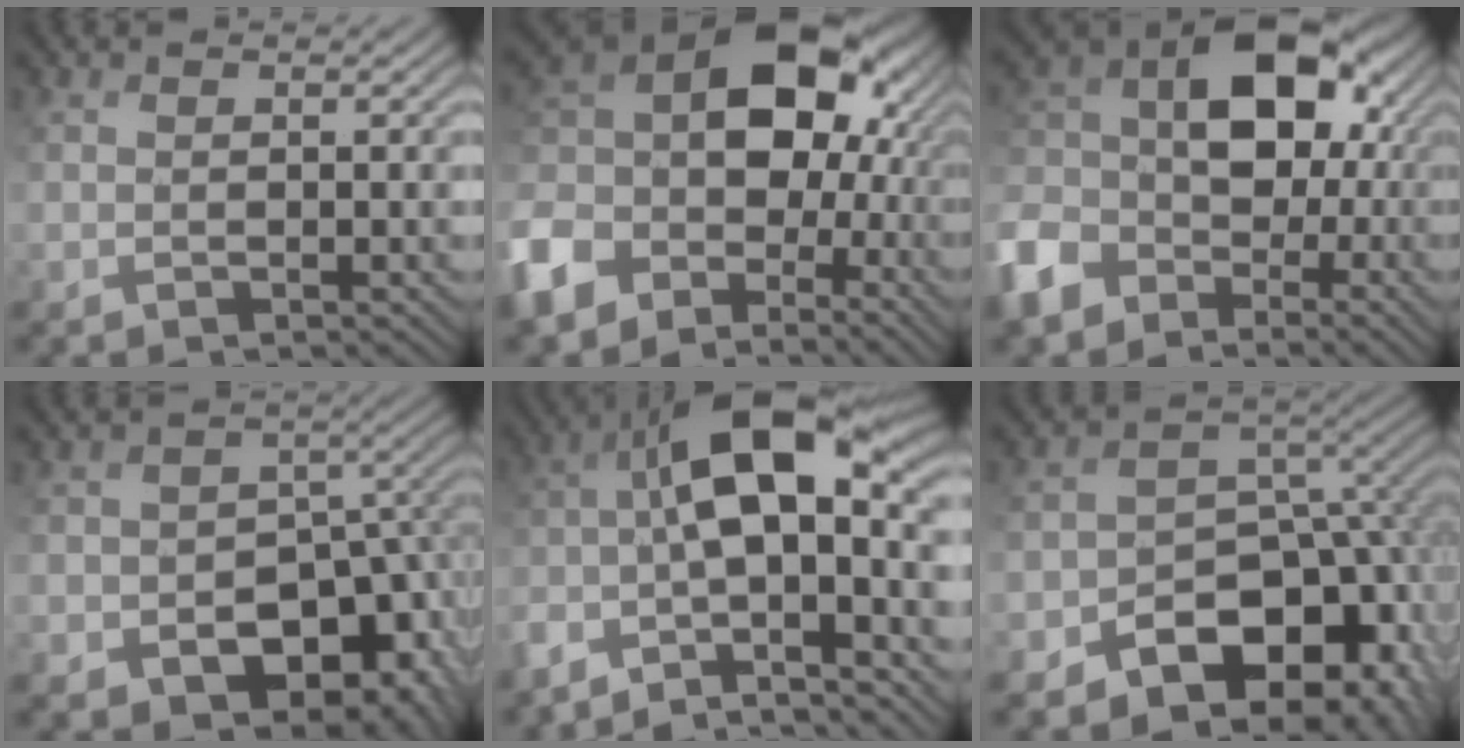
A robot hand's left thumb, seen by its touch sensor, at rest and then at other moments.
{"total": 17.1, "force": [-3.5, 12.8, 10.9], "torque": [-0.265, -0.016, -0.083]}
{"total": 14.8, "force": [-4.4, 10.5, 9.6], "torque": [-0.224, -0.010, -0.099]}
{"total": 15.8, "force": [-7.8, 11.8, 7.1], "torque": [-0.108, -0.039, -0.109]}
{"total": 16.3, "force": [-4.2, 6.1, 14.6], "torque": [-0.265, 0.003, -0.080]}
{"total": 15.0, "force": [-8.1, 10.1, 7.8], "torque": [-0.130, -0.034, -0.106]}